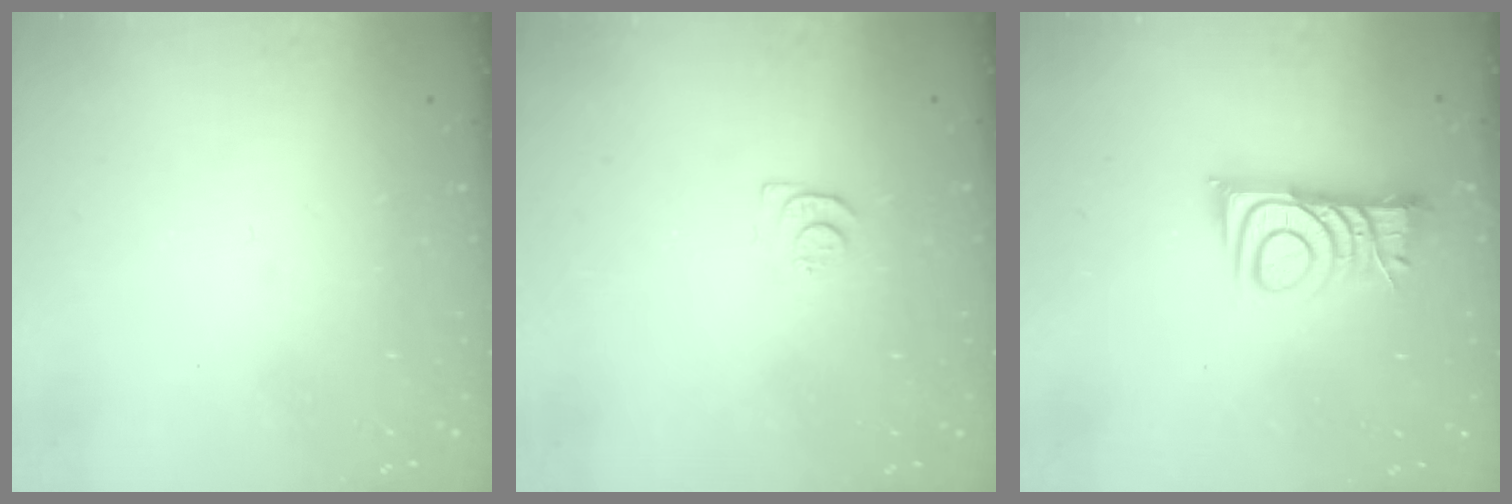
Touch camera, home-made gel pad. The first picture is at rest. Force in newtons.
{"total": 4.1, "press": 4.0, "slide": 0.6}
{"total": 8.8, "press": 8.8, "slide": 0.1}